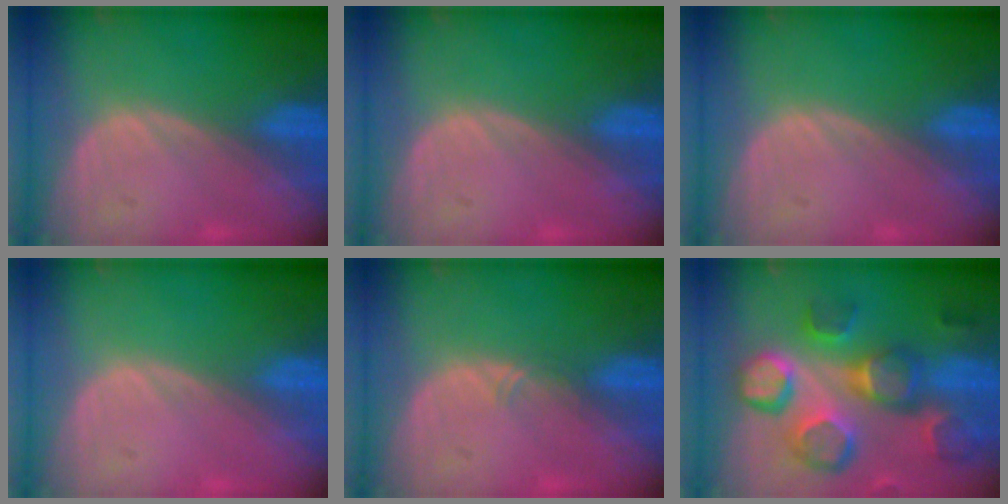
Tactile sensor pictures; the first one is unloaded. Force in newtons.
{"total": 0.0}
{"total": 0.0}
{"total": 0.0}
{"total": 0.8, "press": 0.7, "slide": 0.4}
{"total": 12.7, "press": 11.2, "slide": 6.0}